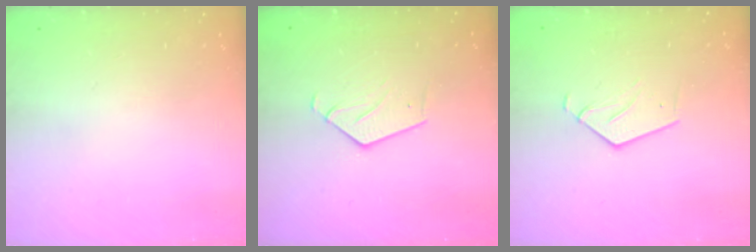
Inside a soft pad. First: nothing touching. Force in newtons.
{"total": 3.1, "press": 3.1, "slide": 0.1}
{"total": 3.9, "press": 3.9, "slide": 0.2}